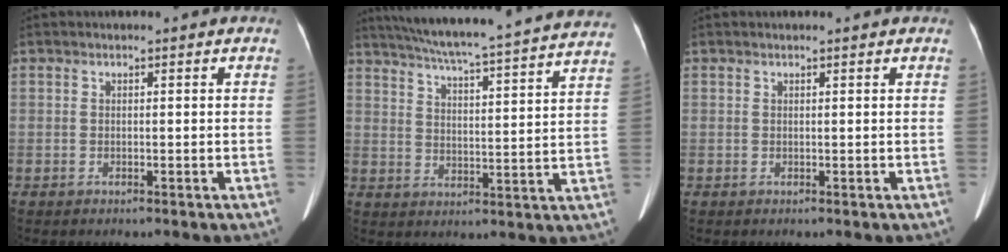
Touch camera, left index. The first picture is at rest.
{"total": 29.5, "force": [26.8, 0.8, 12.3], "torque": [-0.205, -0.038, 0.341]}
{"total": 1.0, "force": [1.0, 0.0, 0.3], "torque": [-0.009, 0.010, 0.012]}